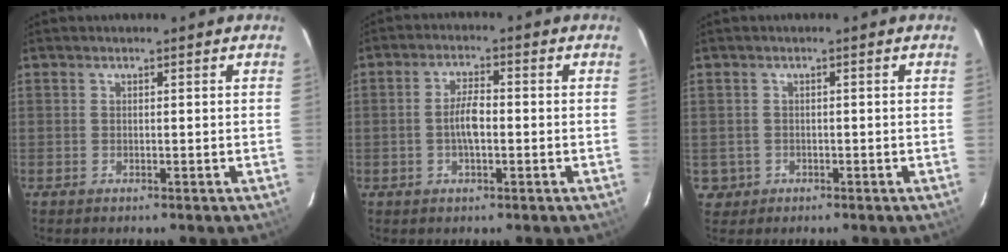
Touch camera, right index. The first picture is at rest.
{"total": 4.6, "force": [-0.7, 1.7, 4.2], "torque": [-0.081, 0.007, -0.011]}
{"total": 3.1, "force": [-0.5, 3.0, 0.4], "torque": [-0.005, 0.011, 0.001]}